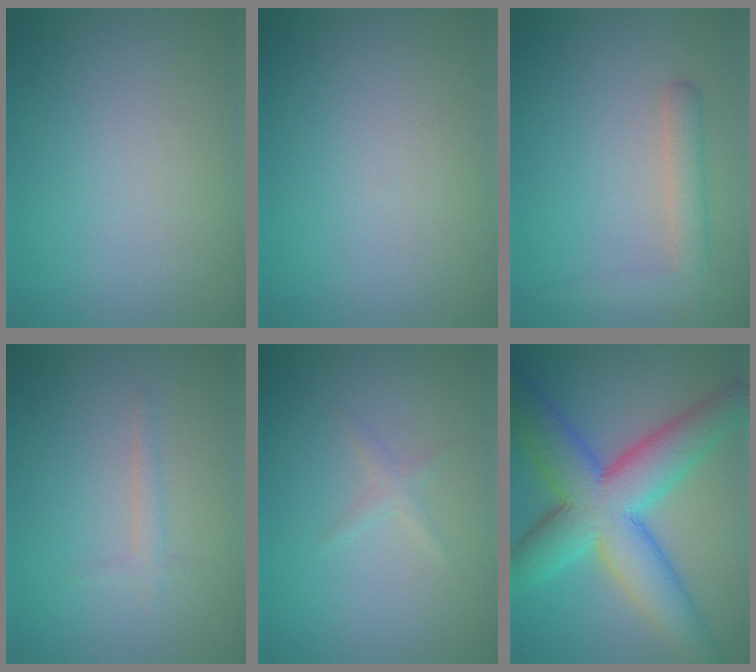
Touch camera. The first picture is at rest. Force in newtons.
{"total": 0.0}
{"total": 2.8, "press": 2.8, "slide": 0.2}
{"total": 1.2, "press": 1.2, "slide": 0.0}
{"total": 1.0, "press": 1.0, "slide": 0.1}
{"total": 11.6, "press": 11.6, "slide": 0.2}